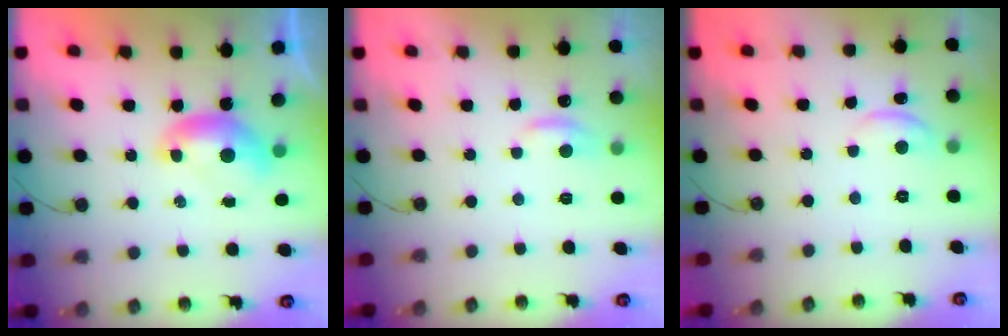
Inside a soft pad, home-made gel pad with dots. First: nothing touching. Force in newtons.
{"total": 0.6, "press": 0.2, "slide": 0.6}
{"total": 1.1, "press": 1.0, "slide": 0.6}